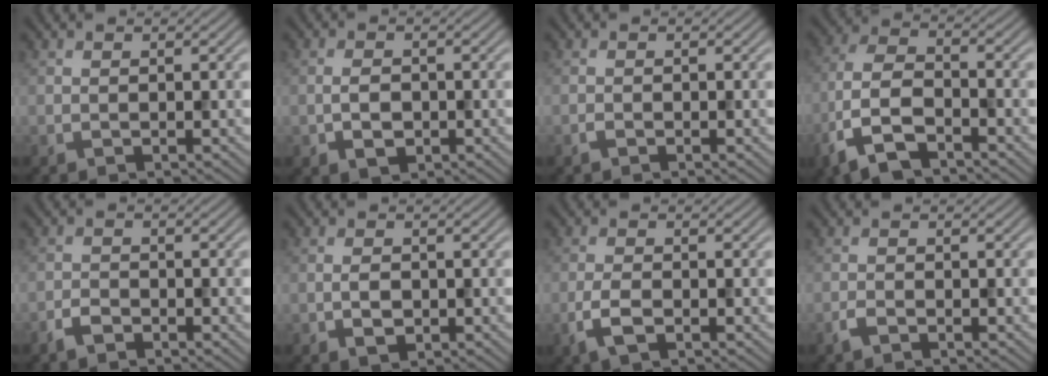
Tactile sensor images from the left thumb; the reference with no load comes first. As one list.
[{"total": 2.8, "force": [-0.8, 1.8, 2.0], "torque": [-0.038, -0.003, -0.012]}, {"total": 0.5, "force": [-0.4, 0.2, 0.2], "torque": [-0.004, 0.001, -0.009]}, {"total": 9.6, "force": [-5.7, 4.1, 6.5], "torque": [-0.147, -0.011, -0.129]}, {"total": 2.1, "force": [-1.6, 1.1, 1.0], "torque": [-0.019, 0.000, -0.035]}, {"total": 2.3, "force": [-0.6, 1.5, 1.7], "torque": [-0.033, -0.002, -0.009]}, {"total": 3.3, "force": [-1.5, 1.4, 2.6], "torque": [-0.060, -0.004, -0.035]}, {"total": 1.3, "force": [-1.0, 0.5, 0.7], "torque": [-0.018, -0.001, -0.023]}]